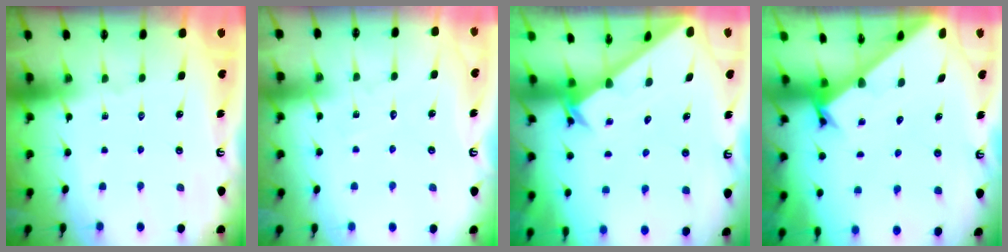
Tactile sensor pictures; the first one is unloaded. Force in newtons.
{"total": 3.3, "press": 3.3, "slide": 0.2}
{"total": 2.2, "press": 2.2, "slide": 0.2}
{"total": 2.3, "press": 2.3, "slide": 0.2}